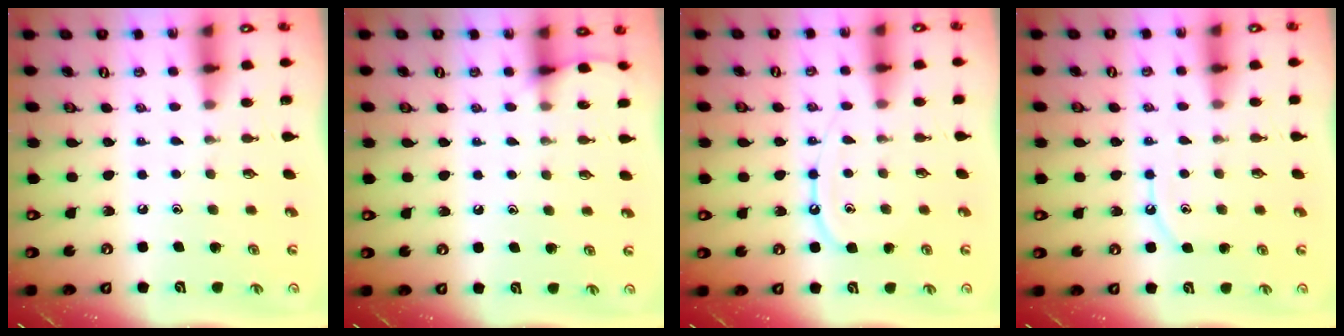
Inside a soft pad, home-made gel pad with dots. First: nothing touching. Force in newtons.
{"total": 5.5, "press": 5.5, "slide": 0.7}
{"total": 8.5, "press": 8.5, "slide": 0.9}
{"total": 6.2, "press": 6.1, "slide": 0.7}